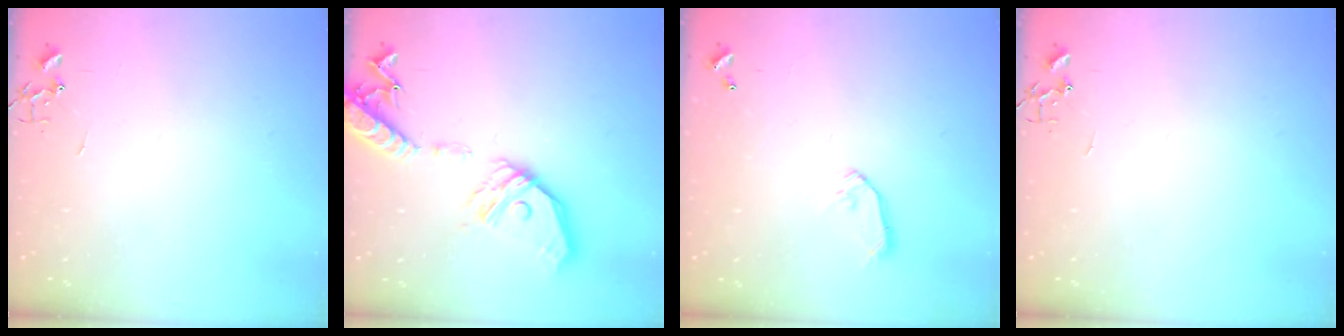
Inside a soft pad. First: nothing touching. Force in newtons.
{"total": 20.0, "press": 19.7, "slide": 3.5}
{"total": 7.3, "press": 7.3, "slide": 0.4}
{"total": 0.0}